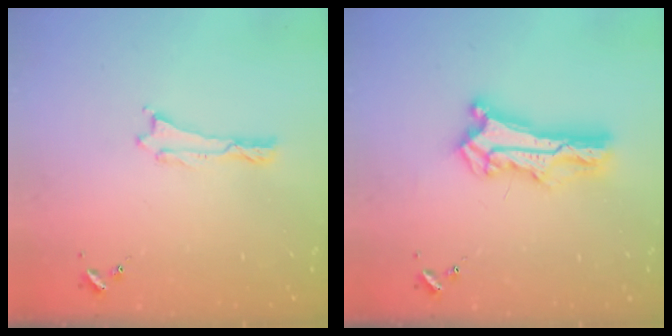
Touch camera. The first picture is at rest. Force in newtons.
{"total": 8.5, "press": 8.5, "slide": 0.6}